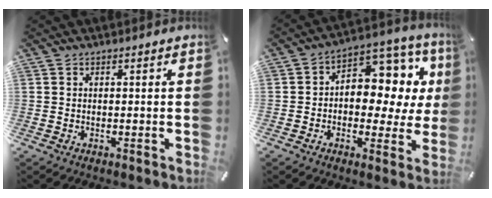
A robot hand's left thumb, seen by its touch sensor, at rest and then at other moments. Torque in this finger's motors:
{"motor_torque": [0.93, 1.10, 0.89, 0.39, 0.08]}